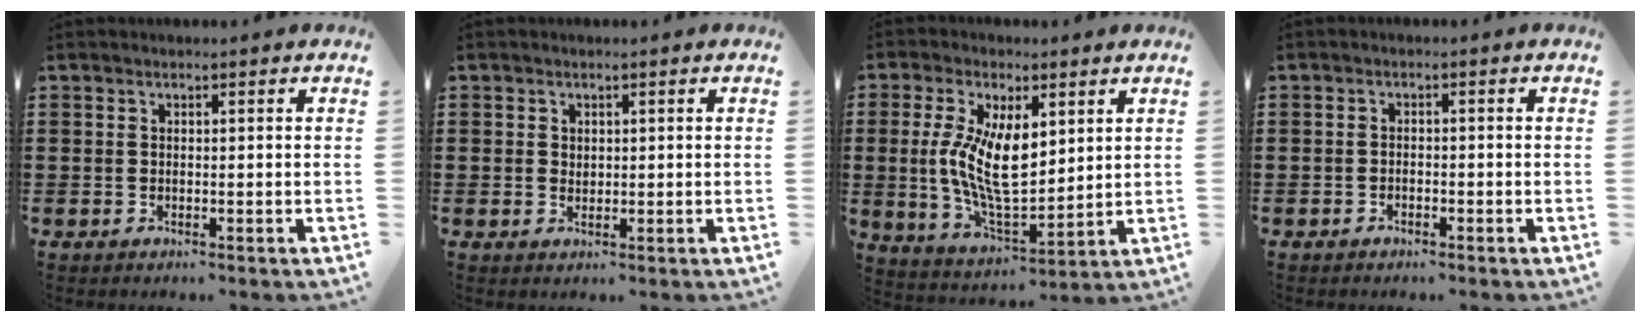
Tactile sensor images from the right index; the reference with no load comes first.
{"total": 0.8, "force": [0.3, 0.6, 0.3], "torque": [-0.008, 0.000, 0.008]}
{"total": 10.7, "force": [1.6, 4.9, 9.3], "torque": [-0.182, 0.002, 0.030]}
{"total": 1.1, "force": [-1.0, 0.4, 0.2], "torque": [-0.008, 0.000, -0.021]}